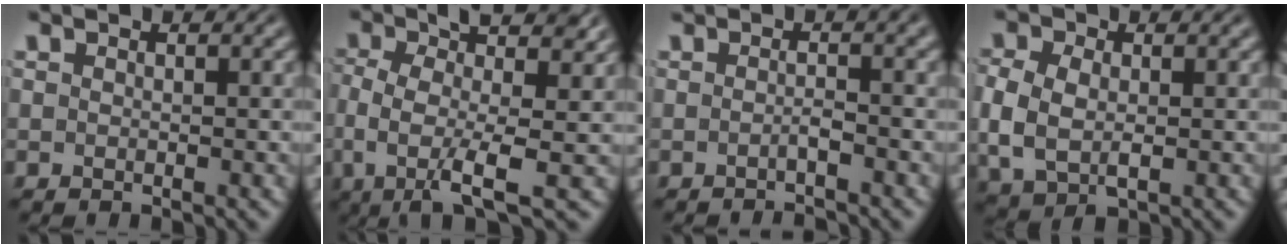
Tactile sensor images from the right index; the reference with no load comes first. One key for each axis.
{"total": 6.6, "fx": 0.3, "fy": 2.7, "fz": 6.0, "tx": -0.120, "ty": -0.017, "tz": 0.008}
{"total": 1.8, "fx": -1.3, "fy": -0.5, "fz": 1.1, "tx": -0.014, "ty": 0.001, "tz": -0.025}
{"total": 5.0, "fx": -0.3, "fy": 3.7, "fz": 3.3, "tx": -0.090, "ty": -0.022, "tz": 0.009}